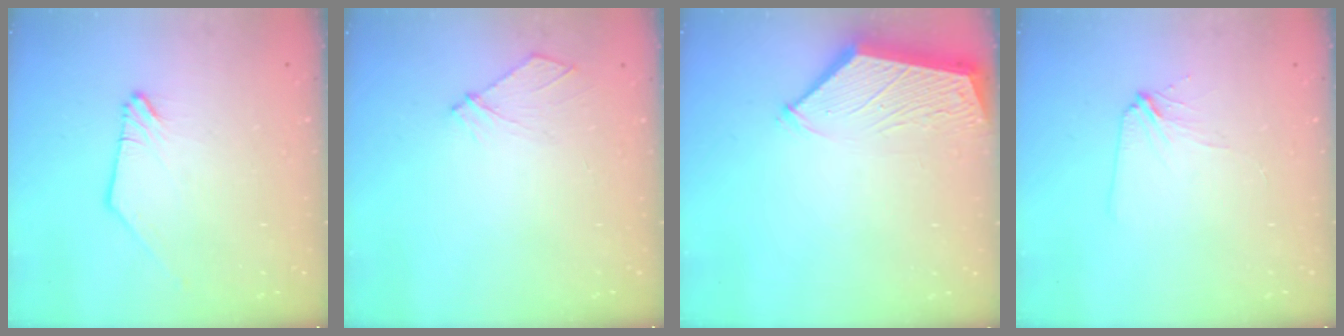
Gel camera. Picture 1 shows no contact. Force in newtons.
{"total": 4.0, "press": 3.9, "slide": 0.8}
{"total": 3.8, "press": 3.8, "slide": 0.6}
{"total": 3.8, "press": 3.8, "slide": 0.5}